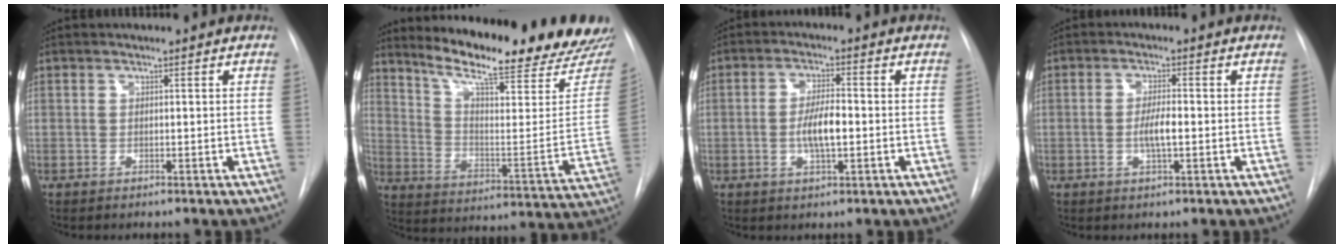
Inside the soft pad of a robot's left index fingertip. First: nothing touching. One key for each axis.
{"total": 24.1, "fx": 21.6, "fy": 1.1, "fz": 10.5, "tx": -0.162, "ty": -0.098, "tz": 0.291}
{"total": 5.1, "fx": -0.7, "fy": 1.3, "fz": 4.9, "tx": -0.096, "ty": 0.001, "tz": -0.013}
{"total": 3.2, "fx": -0.5, "fy": 0.5, "fz": 3.1, "tx": -0.061, "ty": -0.002, "tz": -0.009}